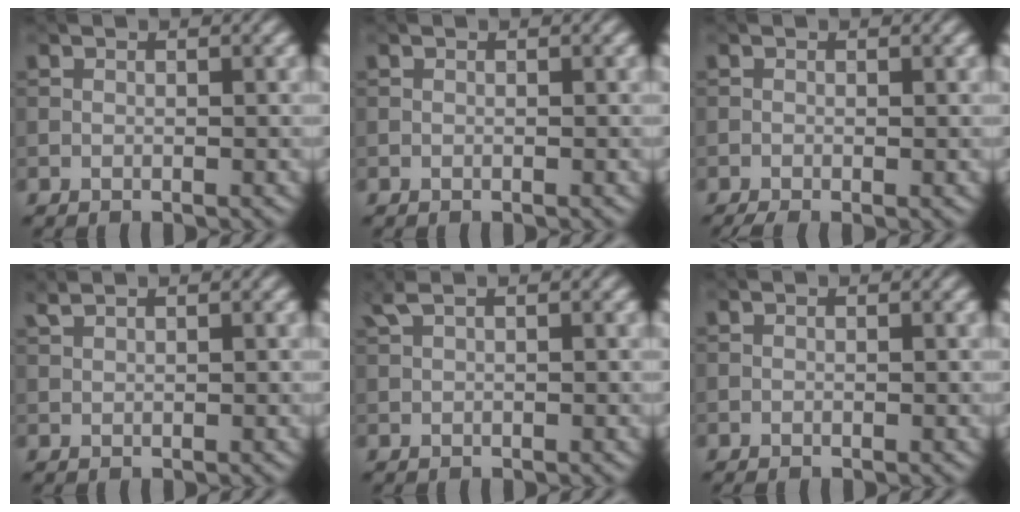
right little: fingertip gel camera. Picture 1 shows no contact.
{"total": 0.0}
{"total": 1.3, "force": [-0.8, 0.3, 1.0], "torque": [-0.020, -0.006, -0.016]}
{"total": 1.0, "force": [0.9, 0.2, 0.4], "torque": [-0.013, 0.004, 0.022]}
{"total": 1.5, "force": [0.9, 0.4, 1.1], "torque": [-0.025, 0.009, 0.021]}
{"total": 0.0}